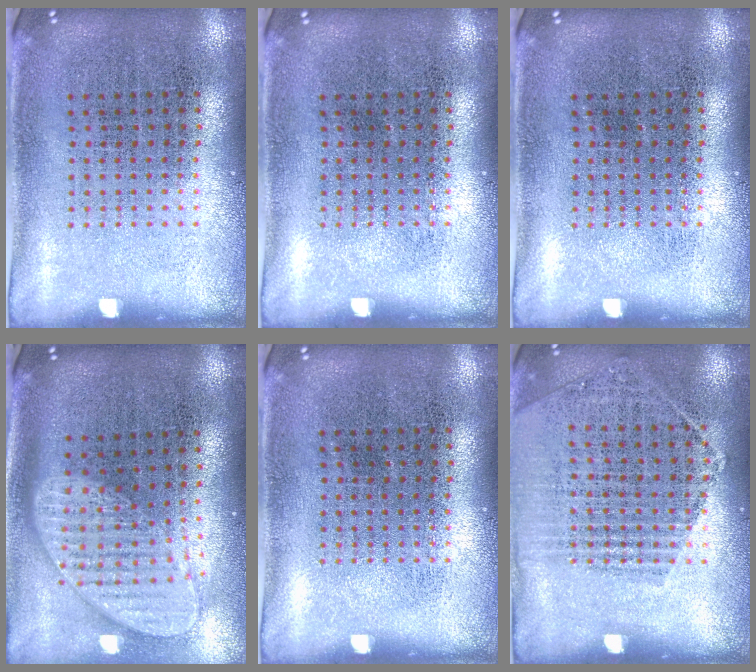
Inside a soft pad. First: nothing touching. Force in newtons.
{"total": 0.0}
{"total": 0.0}
{"total": 2.0, "press": 1.6, "slide": 1.2}
{"total": 0.0}
{"total": 1.4, "press": 1.4, "slide": 0.4}